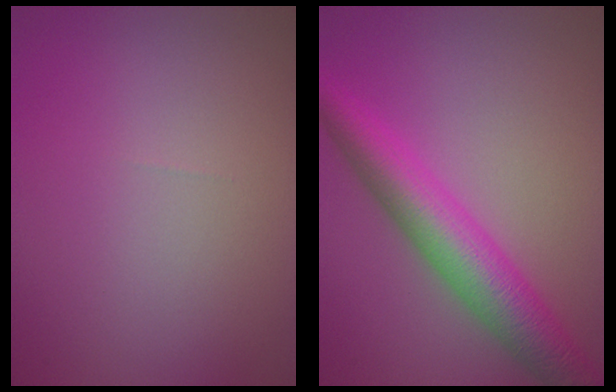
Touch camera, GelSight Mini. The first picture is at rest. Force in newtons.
{"total": 6.3, "press": 6.3, "slide": 0.2}